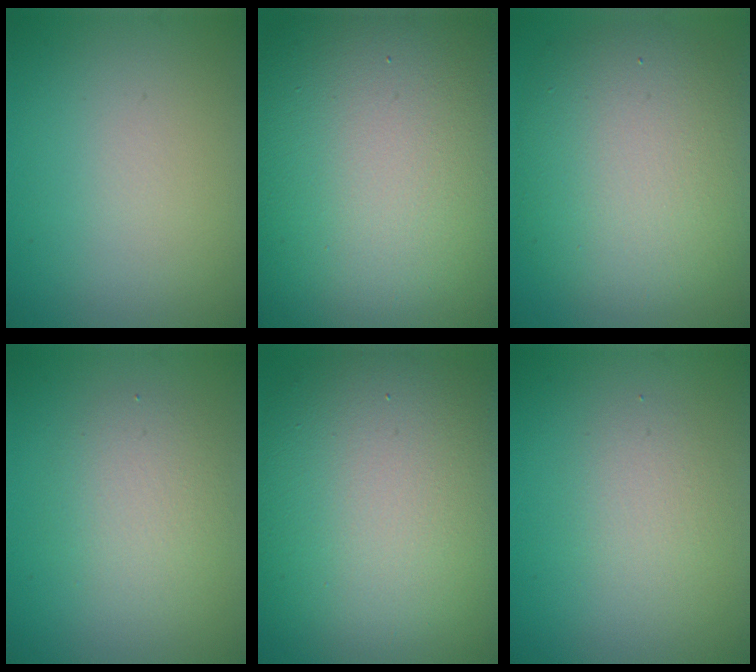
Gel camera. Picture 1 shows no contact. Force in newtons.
{"total": 21.6, "press": 21.6, "slide": 0.7}
{"total": 9.8, "press": 9.8, "slide": 0.7}
{"total": 2.9, "press": 2.9, "slide": 0.1}
{"total": 14.9, "press": 14.9, "slide": 1.1}
{"total": 1.9, "press": 1.9, "slide": 0.2}